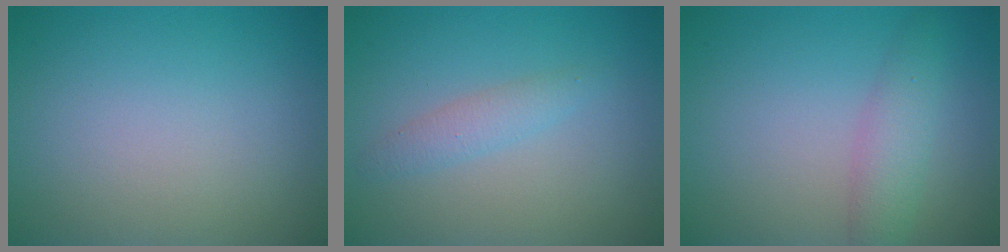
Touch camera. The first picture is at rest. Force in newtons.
{"total": 1.6, "press": 1.6, "slide": 0.1}
{"total": 2.7, "press": 2.7, "slide": 0.0}